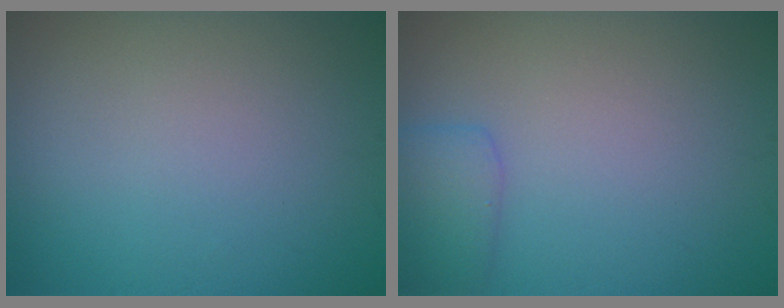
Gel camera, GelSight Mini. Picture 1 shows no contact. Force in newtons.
{"total": 2.4, "press": 2.4, "slide": 0.1}